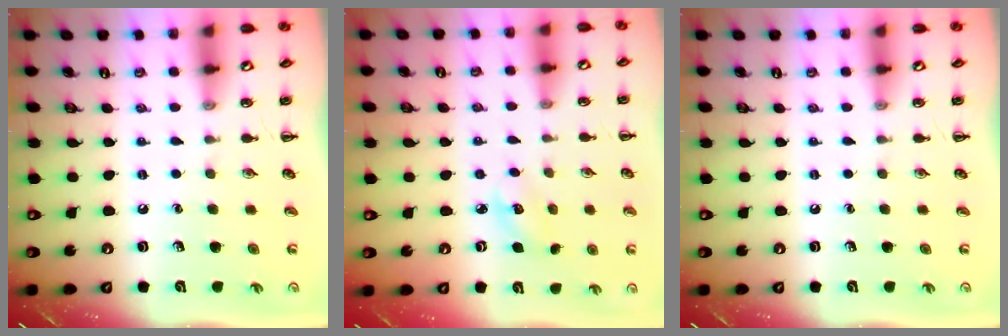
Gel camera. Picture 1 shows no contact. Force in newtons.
{"total": 4.1, "press": 4.0, "slide": 0.9}
{"total": 0.0}